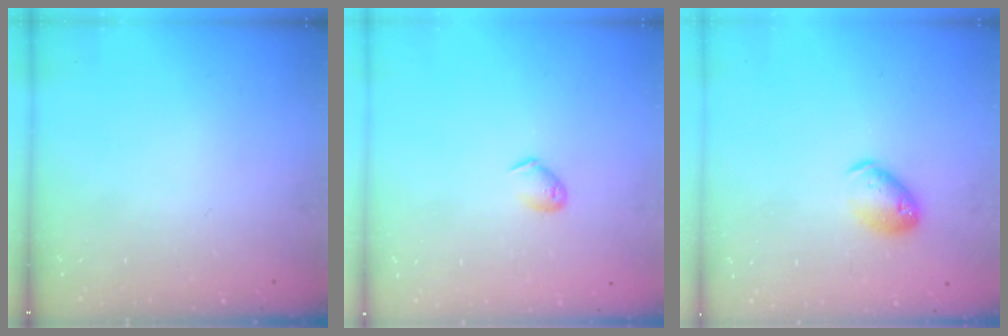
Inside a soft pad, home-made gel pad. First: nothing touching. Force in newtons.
{"total": 5.0, "press": 4.9, "slide": 0.9}
{"total": 9.0, "press": 9.0, "slide": 1.2}